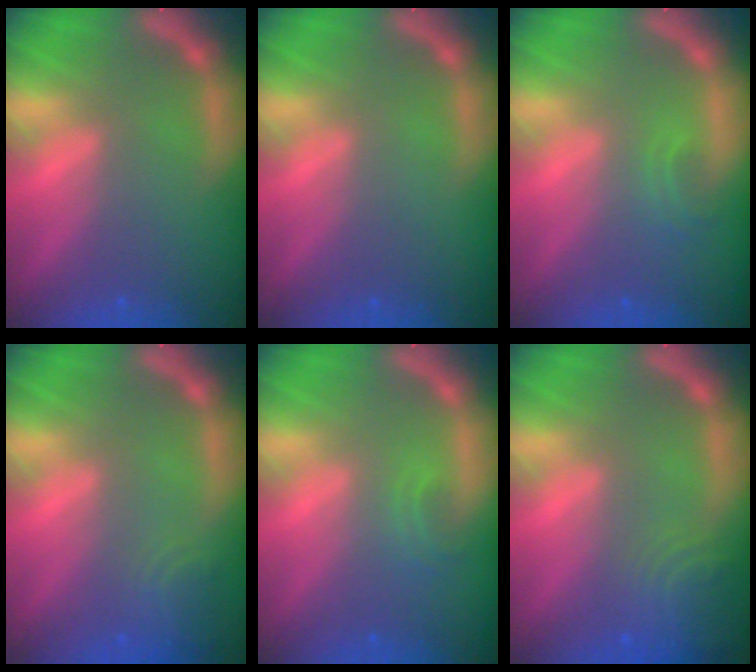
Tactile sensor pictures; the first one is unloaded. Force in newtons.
{"total": 0.0}
{"total": 1.4}
{"total": 2.9}
{"total": 1.4}
{"total": 5.0}